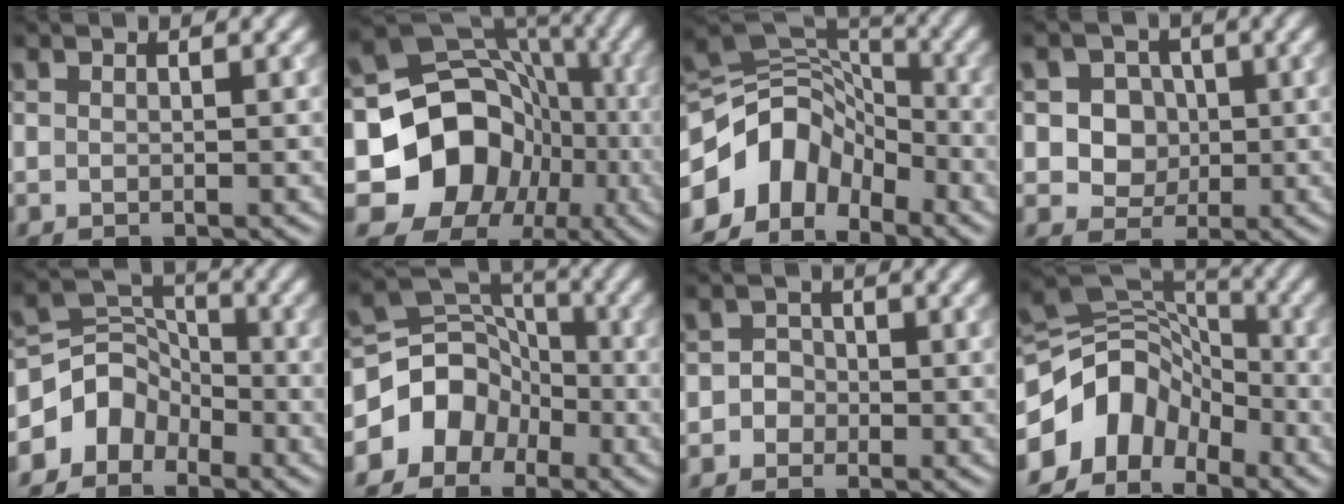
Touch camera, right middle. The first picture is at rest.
{"total": 13.3, "force": [-3.8, 11.4, 5.9], "torque": [-0.119, -0.010, -0.078]}
{"total": 8.2, "force": [-4.1, 5.7, 4.1], "torque": [-0.065, 0.015, -0.091]}
{"total": 5.4, "force": [0.7, 4.9, 2.3], "torque": [-0.017, 0.017, 0.004]}
{"total": 4.7, "force": [-2.7, 3.7, 1.2], "torque": [-0.011, 0.008, -0.061]}
{"total": 7.0, "force": [-3.1, 5.7, 2.4], "torque": [-0.027, 0.017, -0.078]}
{"total": 2.0, "force": [-0.5, 1.8, 0.4], "torque": [0.023, 0.005, -0.020]}
{"total": 8.3, "force": [-4.1, 5.9, 4.0], "torque": [-0.066, 0.012, -0.094]}